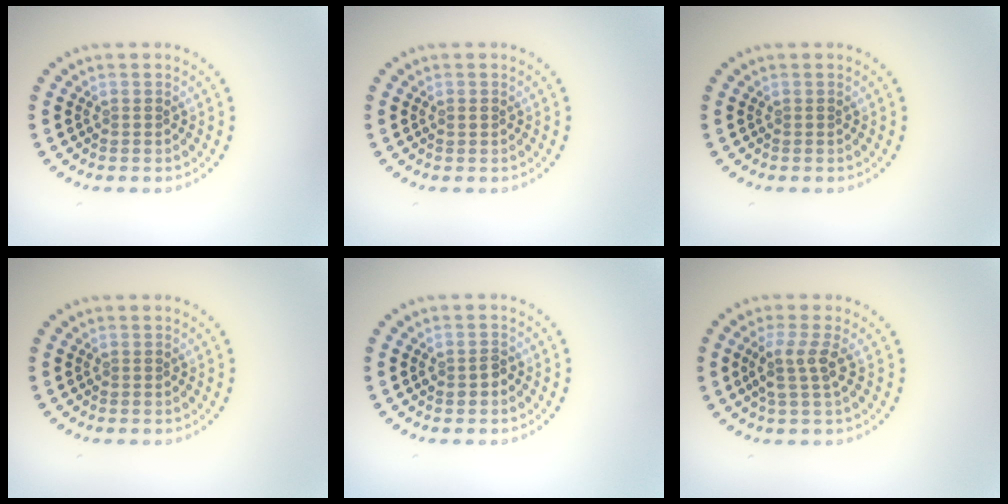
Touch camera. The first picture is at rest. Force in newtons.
{"total": 0.6, "press": 0.6, "slide": 0.1}
{"total": 0.0}
{"total": 0.0}
{"total": 1.1, "press": 1.1, "slide": 0.3}
{"total": 2.6, "press": 2.0, "slide": 1.7}